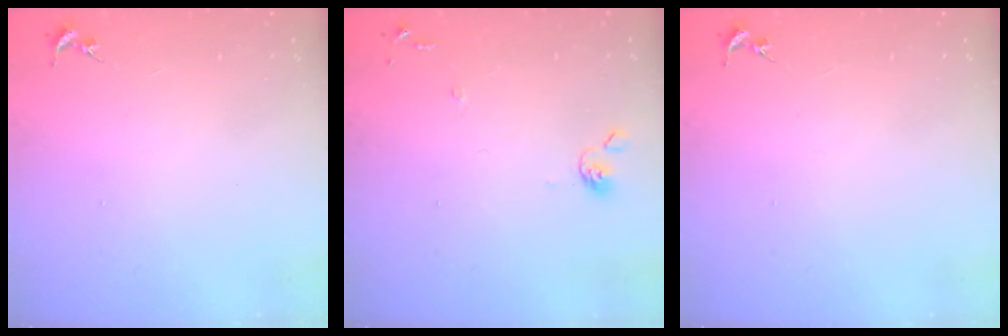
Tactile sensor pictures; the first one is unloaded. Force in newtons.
{"total": 6.6, "press": 6.6, "slide": 0.6}
{"total": 0.0}